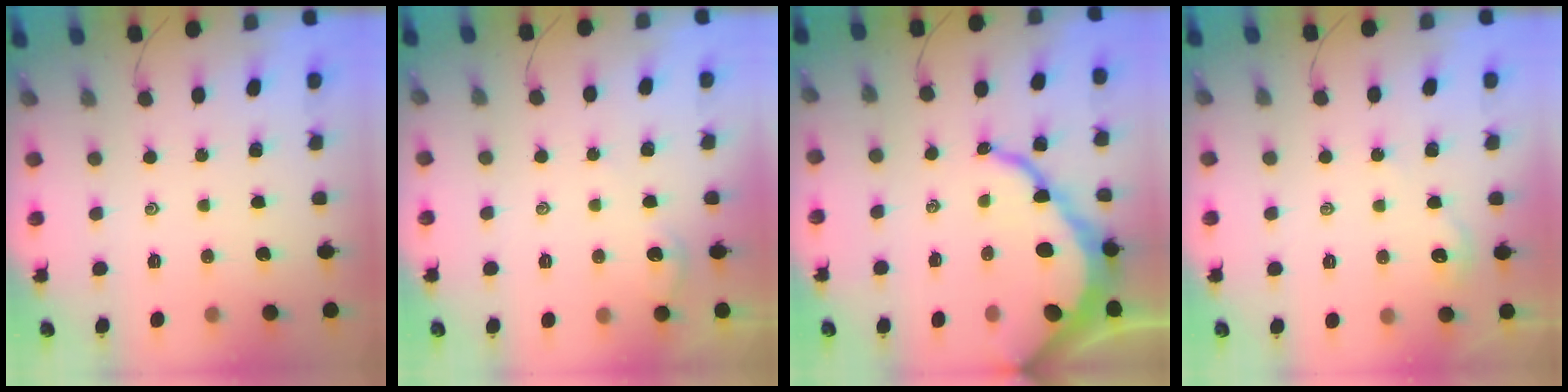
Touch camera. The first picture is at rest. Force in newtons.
{"total": 1.0, "press": 1.0, "slide": 0.2}
{"total": 14.8, "press": 14.7, "slide": 1.4}
{"total": 1.9, "press": 1.9, "slide": 0.4}